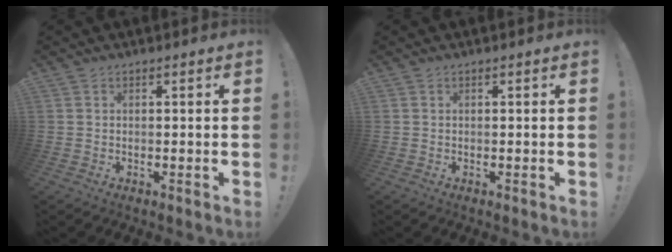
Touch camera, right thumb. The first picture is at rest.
{"total": 0.0}